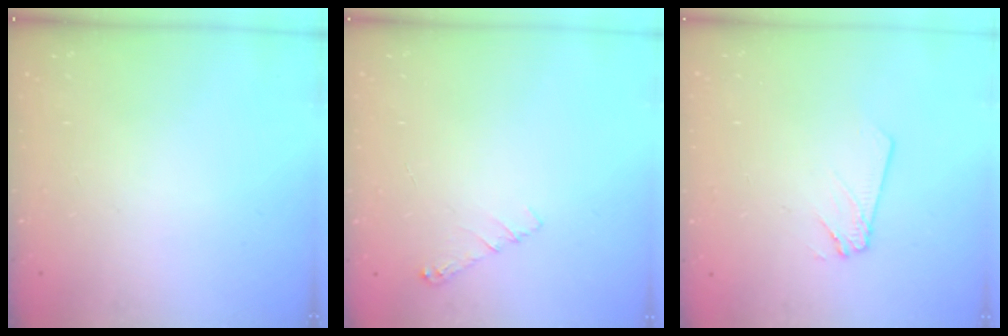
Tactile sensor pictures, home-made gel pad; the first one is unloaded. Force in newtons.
{"total": 4.1, "press": 4.1, "slide": 0.6}
{"total": 2.4, "press": 2.4, "slide": 0.2}